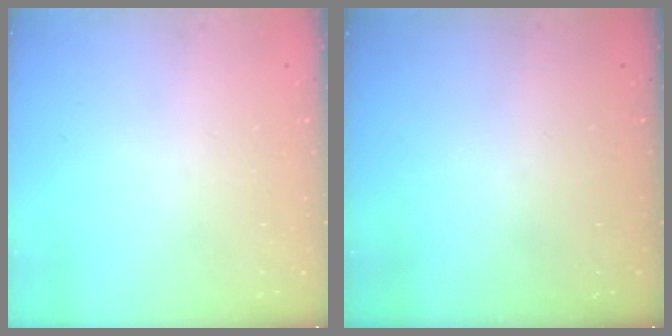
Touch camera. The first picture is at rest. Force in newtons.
{"total": 0.0}